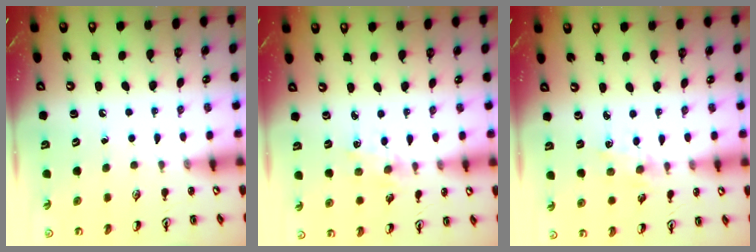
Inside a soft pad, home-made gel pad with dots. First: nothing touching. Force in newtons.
{"total": 2.9, "press": 2.8, "slide": 0.4}
{"total": 2.9, "press": 2.8, "slide": 0.4}